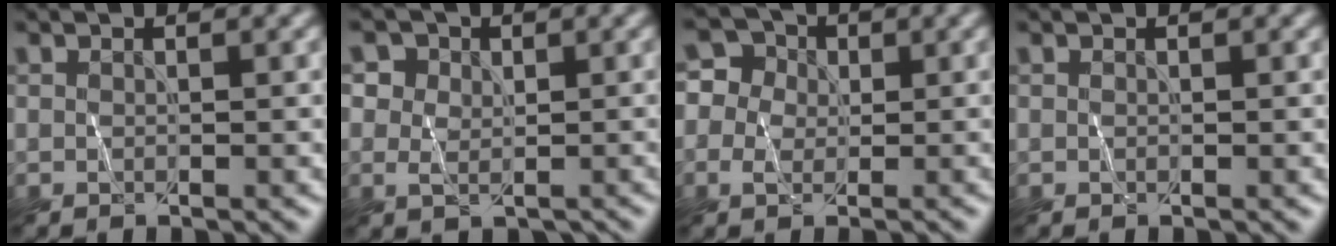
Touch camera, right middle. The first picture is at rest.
{"total": 3.3, "force": [1.1, 2.9, 1.3], "torque": [-0.019, 0.001, 0.008]}
{"total": 4.6, "force": [-0.1, 4.2, 1.8], "torque": [-0.009, 0.031, -0.030]}
{"total": 0.0}